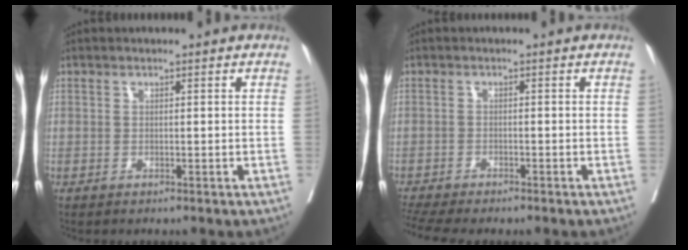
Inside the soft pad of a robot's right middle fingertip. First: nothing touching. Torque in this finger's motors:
{"motor_torque": [1.07, -1.06, 0.23, 0.11]}